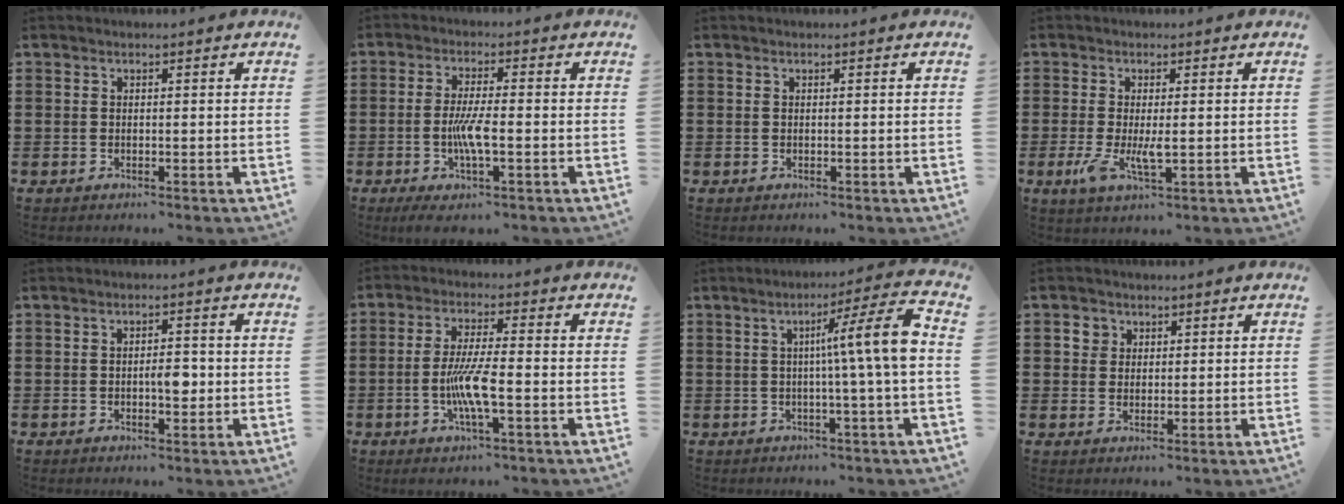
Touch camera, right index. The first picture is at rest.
{"total": 5.7, "force": [-1.4, 0.8, 5.5], "torque": [-0.107, -0.007, -0.030]}
{"total": 0.0}
{"total": 4.4, "force": [-0.7, 1.4, 4.2], "torque": [-0.086, -0.007, -0.013]}
{"total": 3.2, "force": [-0.5, 1.2, 2.9], "torque": [-0.038, -0.005, -0.012]}
{"total": 7.1, "force": [-2.0, 1.1, 6.7], "torque": [-0.135, -0.009, -0.040]}
{"total": 9.6, "force": [0.6, -0.1, 9.6], "torque": [-0.151, -0.012, 0.000]}
{"total": 2.4, "force": [1.1, 2.1, 0.3], "torque": [-0.016, 0.009, 0.020]}